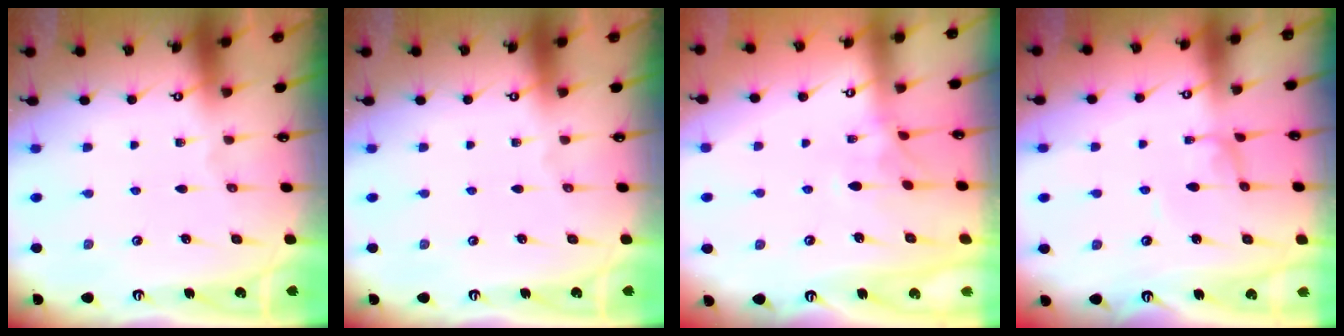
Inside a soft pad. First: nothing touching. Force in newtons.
{"total": 0.0}
{"total": 1.2, "press": 0.8, "slide": 0.9}
{"total": 1.9, "press": 1.9, "slide": 0.0}